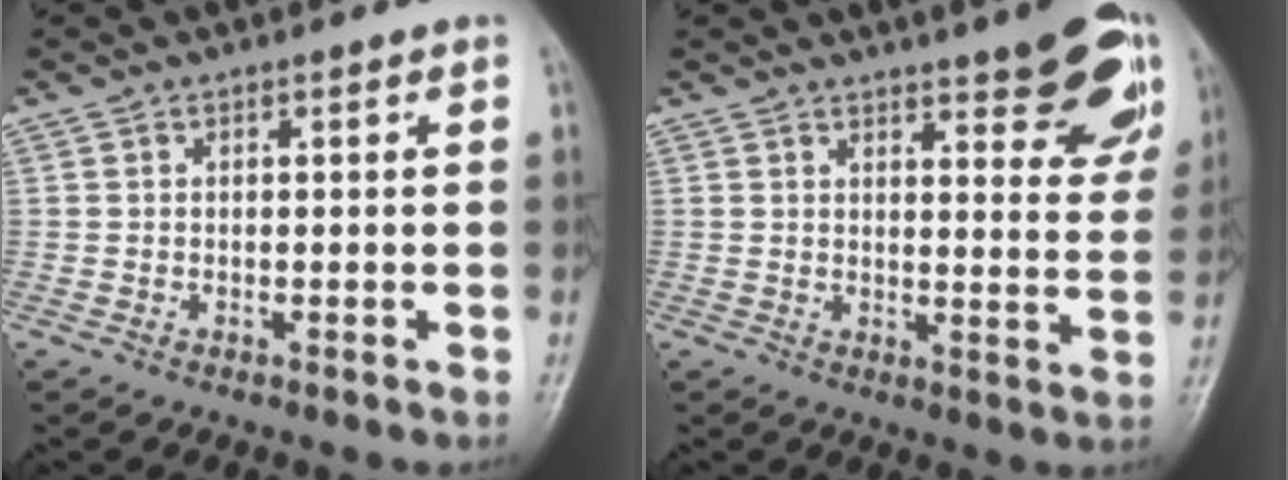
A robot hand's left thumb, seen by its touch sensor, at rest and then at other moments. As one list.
[{"total": 13.1, "force": [8.1, 4.1, 9.5], "torque": [-0.082, -0.040, 0.096]}]